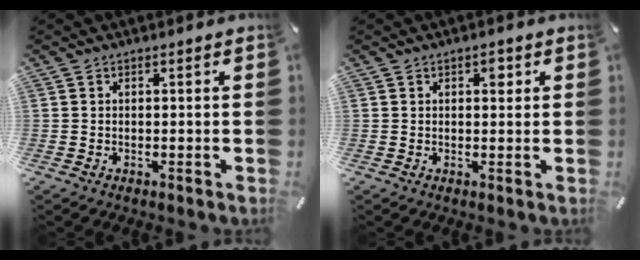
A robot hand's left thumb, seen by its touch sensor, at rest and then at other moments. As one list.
[{"total": 2.5, "force": [1.0, 1.4, 1.7], "torque": [-0.014, -0.004, 0.011]}]